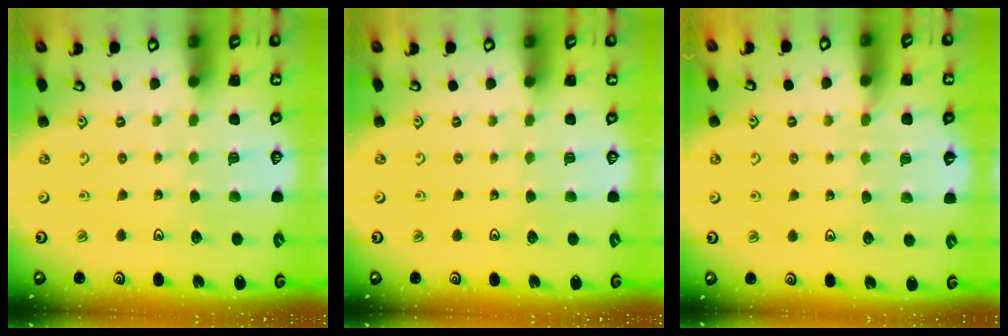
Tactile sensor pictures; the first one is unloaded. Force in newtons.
{"total": 0.0}
{"total": 3.4, "press": 3.4, "slide": 0.4}